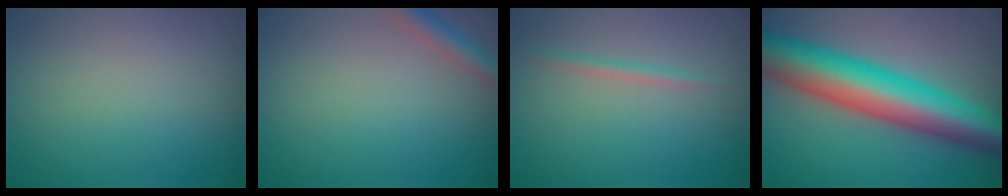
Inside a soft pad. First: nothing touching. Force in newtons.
{"total": 2.3, "press": 2.3, "slide": 0.1}
{"total": 0.8, "press": 0.8, "slide": 0.0}
{"total": 10.6, "press": 10.6, "slide": 0.1}